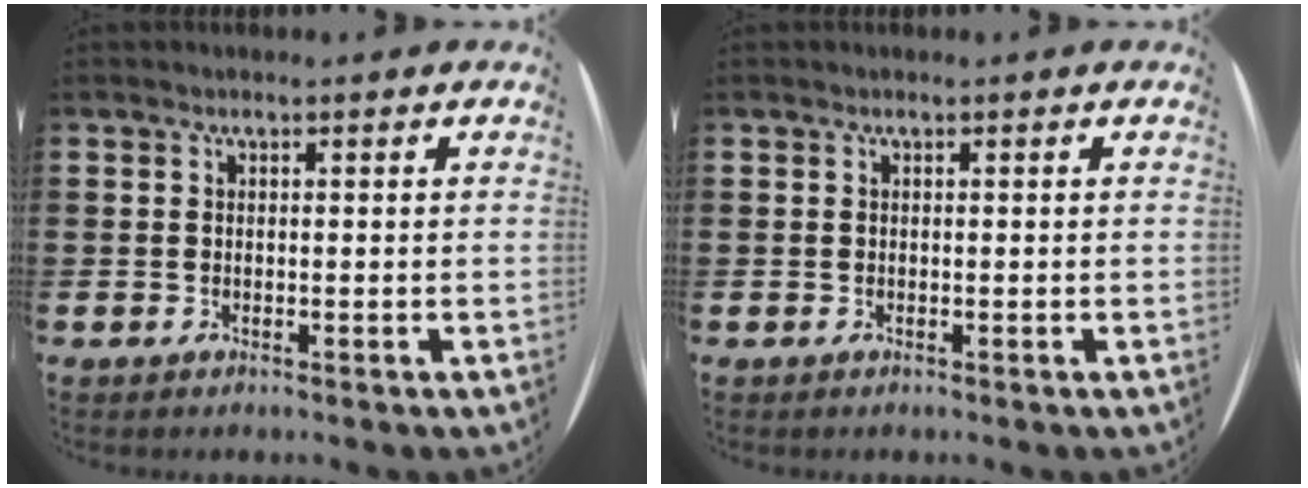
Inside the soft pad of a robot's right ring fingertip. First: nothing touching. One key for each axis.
{"total": 0.0}